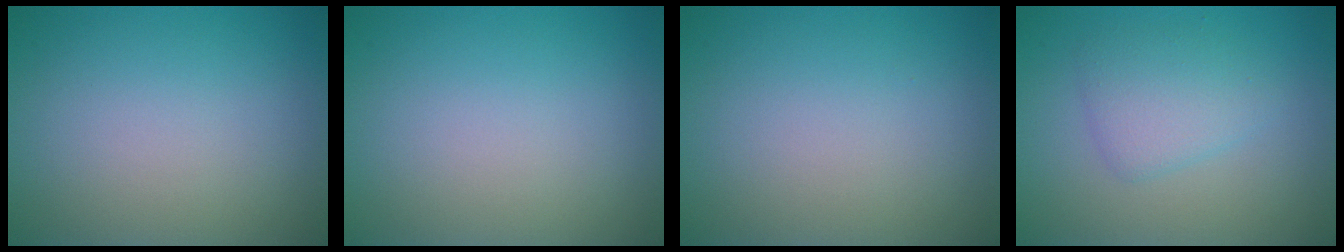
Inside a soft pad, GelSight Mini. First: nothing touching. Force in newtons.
{"total": 0.0}
{"total": 0.0}
{"total": 2.7, "press": 2.7, "slide": 0.1}